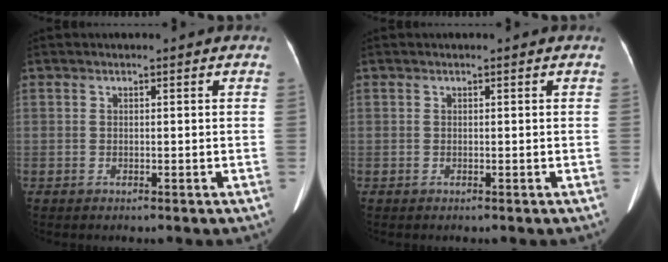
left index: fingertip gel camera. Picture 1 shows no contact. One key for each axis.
{"total": 0.0}